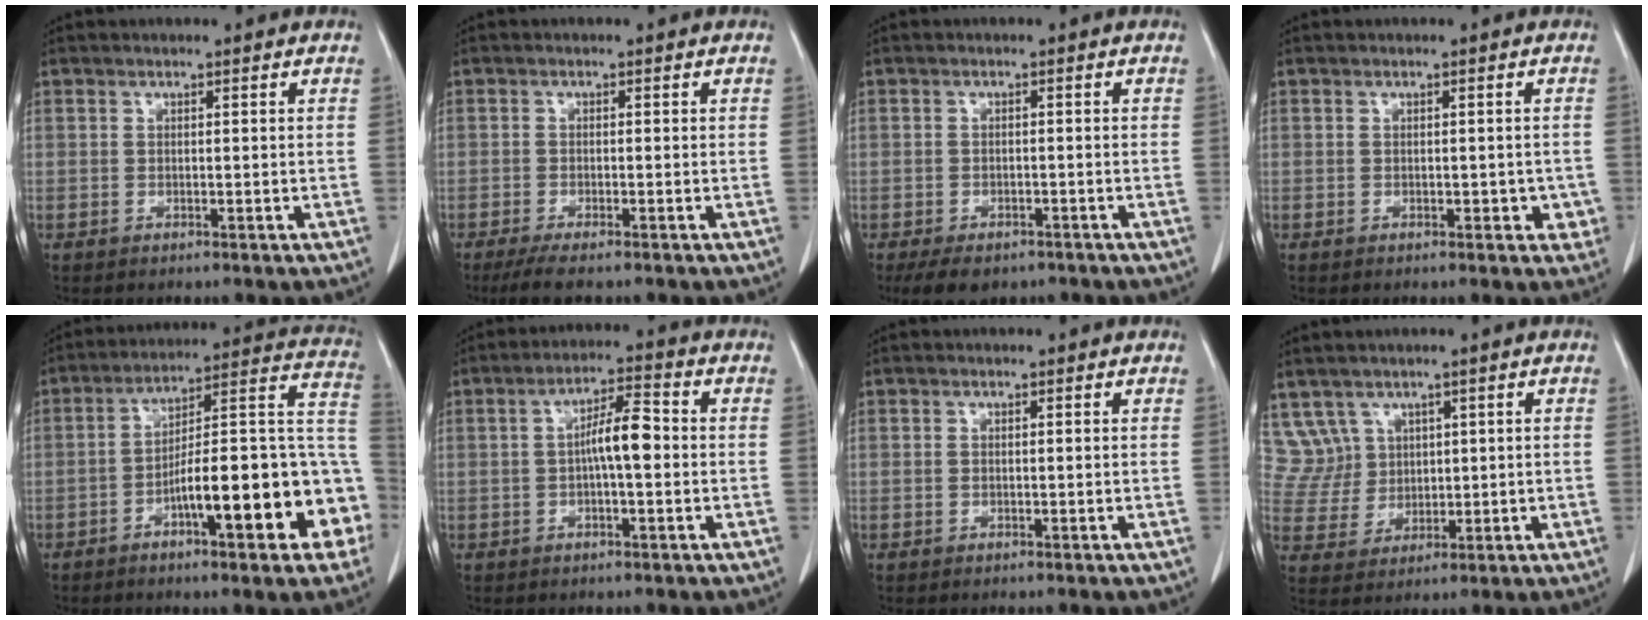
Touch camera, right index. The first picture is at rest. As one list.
[{"total": 4.4, "force": [-3.4, 0.5, 2.8], "torque": [-0.049, -0.011, -0.055]}, {"total": 7.3, "force": [-5.4, 3.9, 3.0], "torque": [-0.038, -0.002, -0.075]}, {"total": 2.9, "force": [-0.8, 1.9, 2.0], "torque": [-0.009, 0.012, -0.004]}, {"total": 19.8, "force": [-6.9, 3.8, 18.2], "torque": [-0.195, 0.040, -0.090]}, {"total": 5.9, "force": [-0.3, 1.2, 5.8], "torque": [-0.103, 0.016, -0.010]}, {"total": 0.0}, {"total": 6.2, "force": [3.4, 5.2, -0.4], "torque": [0.009, 0.019, 0.080]}]